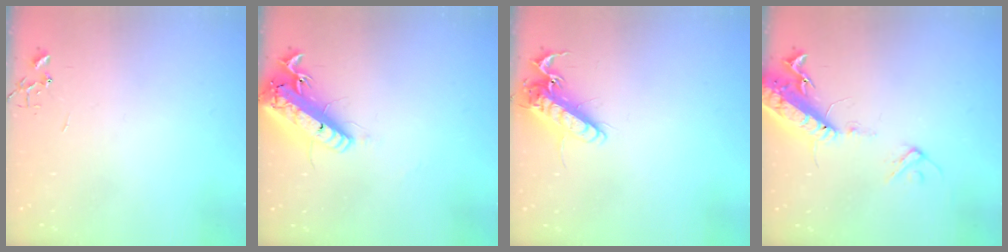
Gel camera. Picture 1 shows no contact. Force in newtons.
{"total": 17.6, "press": 17.3, "slide": 3.4}
{"total": 12.8, "press": 12.6, "slide": 2.4}
{"total": 15.6, "press": 15.2, "slide": 3.5}